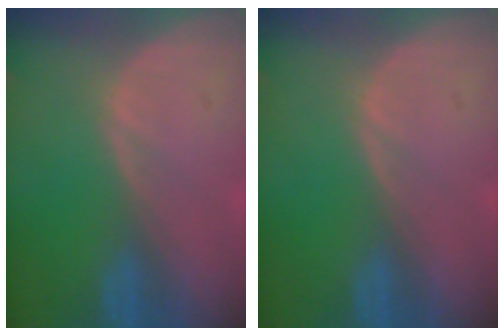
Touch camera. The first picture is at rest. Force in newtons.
{"total": 0.0}